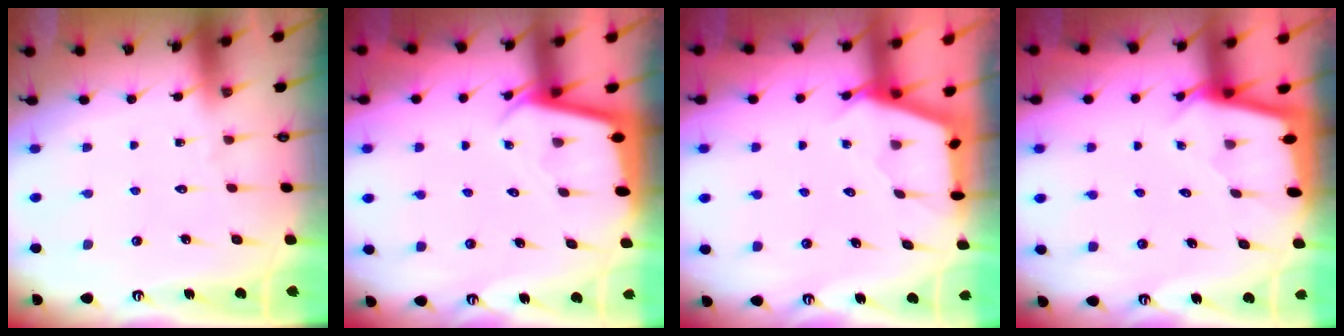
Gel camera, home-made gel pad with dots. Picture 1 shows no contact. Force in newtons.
{"total": 2.3, "press": 2.3, "slide": 0.1}
{"total": 2.9, "press": 2.9, "slide": 0.4}
{"total": 2.1, "press": 2.1, "slide": 0.1}